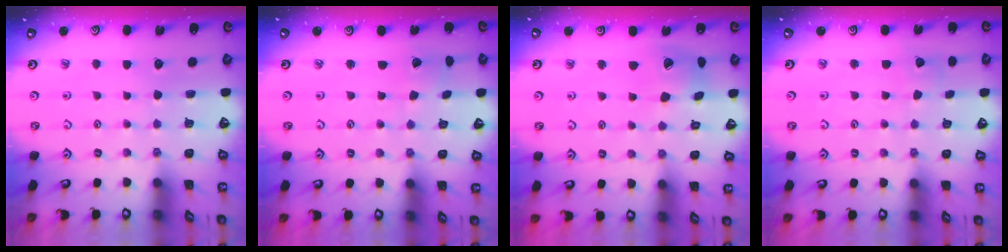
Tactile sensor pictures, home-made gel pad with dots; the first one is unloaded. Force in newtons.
{"total": 1.9, "press": 1.8, "slide": 0.3}
{"total": 12.9, "press": 12.8, "slide": 1.6}
{"total": 2.9, "press": 2.9, "slide": 0.3}